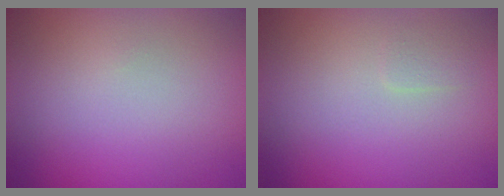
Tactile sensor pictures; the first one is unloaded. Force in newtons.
{"total": 0.7, "press": 0.7, "slide": 0.1}